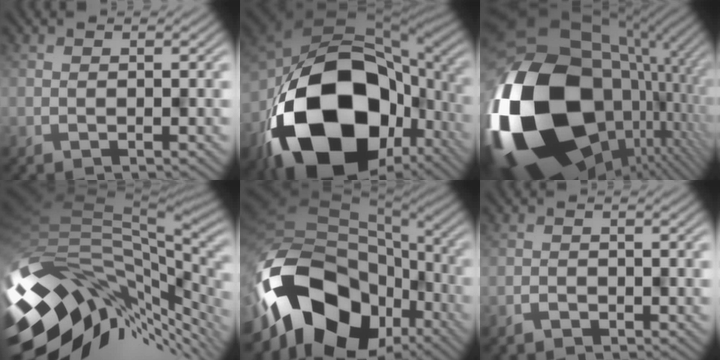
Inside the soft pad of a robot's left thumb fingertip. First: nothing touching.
{"total": 20.9, "force": [-7.2, 14.0, 13.7], "torque": [-0.314, -0.060, -0.085]}
{"total": 22.3, "force": [-2.5, 16.1, 15.2], "torque": [-0.378, -0.068, -0.020]}
{"total": 13.9, "force": [-3.1, 8.0, 10.9], "torque": [-0.214, -0.025, -0.047]}
{"total": 17.3, "force": [-7.5, 11.5, 10.4], "torque": [-0.226, -0.046, -0.102]}
{"total": 1.1, "force": [-0.9, 0.5, -0.5], "torque": [0.004, -0.006, -0.013]}